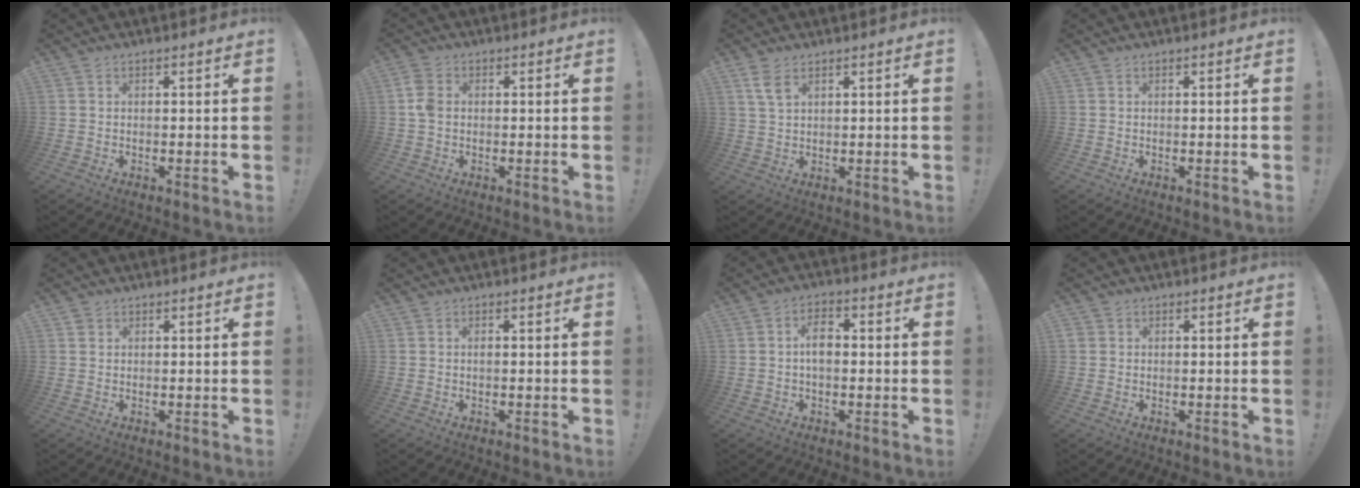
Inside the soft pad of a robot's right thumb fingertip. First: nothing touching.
{"total": 4.4, "force": [0.1, 3.0, 3.2], "torque": [-0.072, 0.006, 0.003]}
{"total": 4.4, "force": [2.6, 1.9, 3.0], "torque": [-0.055, -0.009, 0.048]}
{"total": 0.0}
{"total": 0.9, "force": [0.6, 0.7, 0.1], "torque": [-0.006, 0.001, 0.014]}
{"total": 0.0}
{"total": 5.5, "force": [0.1, 3.2, 4.5], "torque": [-0.074, 0.005, -0.002]}
{"total": 1.0, "force": [0.3, 1.0, 0.3], "torque": [-0.007, 0.002, 0.006]}